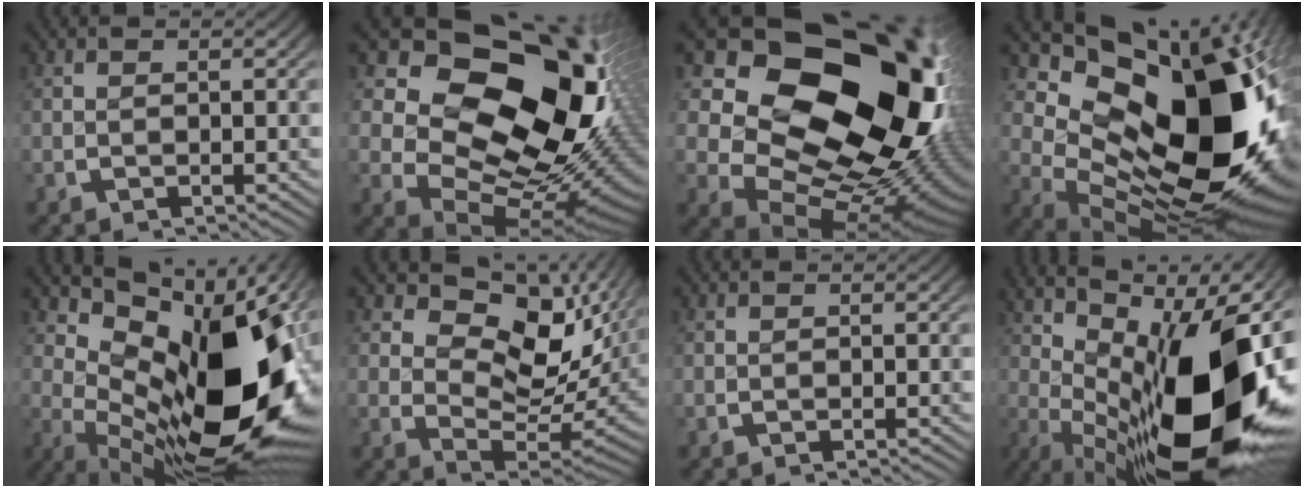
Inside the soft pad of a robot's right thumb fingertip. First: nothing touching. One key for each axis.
{"total": 22.4, "fx": 0.3, "fy": 15.4, "fz": 16.3, "tx": -0.267, "ty": -0.058, "tz": 0.012}
{"total": 30.0, "fx": -1.0, "fy": 20.7, "fz": 21.6, "tx": -0.349, "ty": -0.073, "tz": -0.006}
{"total": 24.0, "fx": -1.0, "fy": 14.8, "fz": 18.9, "tx": -0.279, "ty": -0.048, "tz": 0.003}
{"total": 21.7, "fx": -0.7, "fy": 12.8, "fz": 17.5, "tx": -0.272, "ty": -0.043, "tz": 0.005}
{"total": 9.6, "fx": 2.6, "fy": 6.2, "fz": 6.9, "tx": -0.111, "ty": -0.023, "tz": 0.033}
{"total": 0.6, "fx": -0.5, "fy": 0.1, "fz": -0.3, "tx": 0.005, "ty": -0.004, "tz": -0.013}
{"total": 23.0, "fx": -0.3, "fy": 12.1, "fz": 19.6, "tx": -0.296, "ty": -0.034, "tz": 0.007}